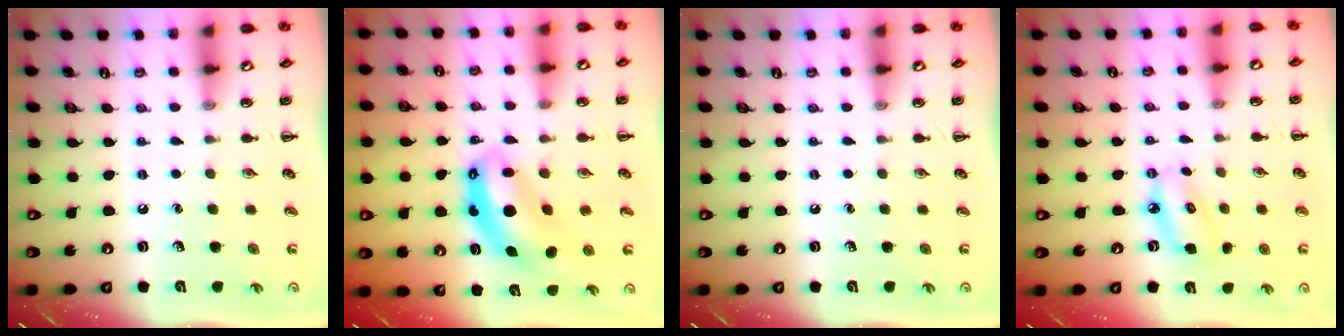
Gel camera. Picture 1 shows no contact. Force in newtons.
{"total": 8.3, "press": 8.0, "slide": 2.1}
{"total": 0.0}
{"total": 7.2, "press": 7.0, "slide": 1.8}